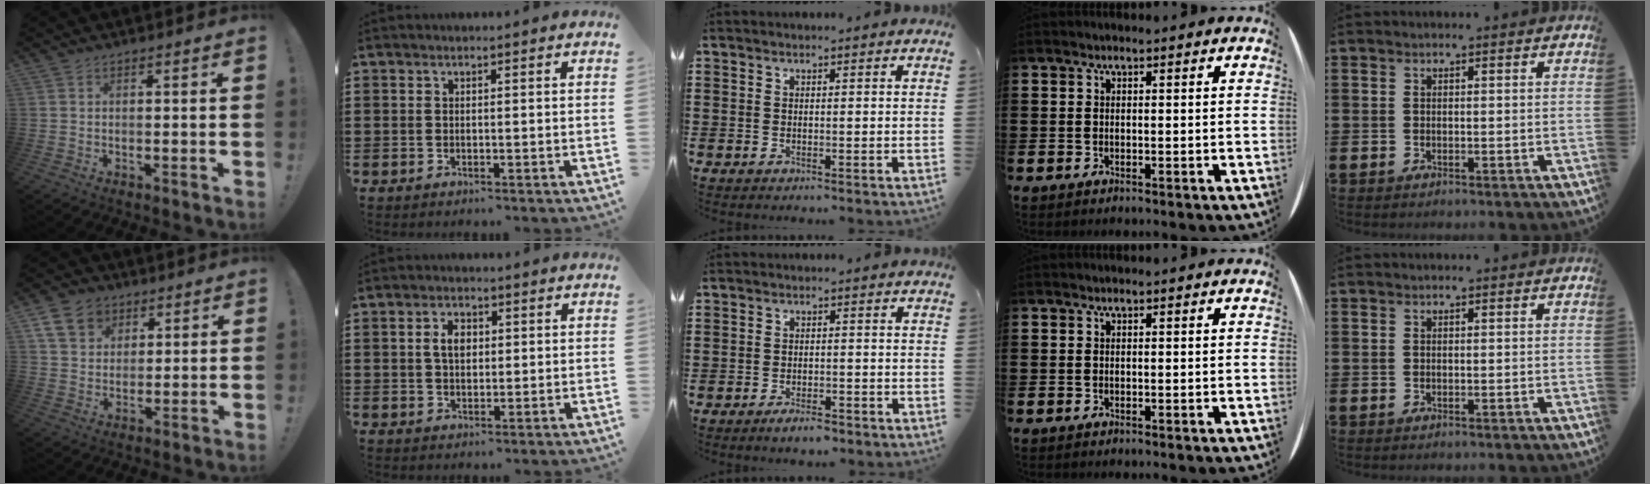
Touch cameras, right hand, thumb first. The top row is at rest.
{"thumb": {"total": 10.9, "force": [5.4, 8.4, 4.4], "torque": [-0.063, -0.025, 0.108]}, "index": {"total": 3.6, "force": [0.6, 2.2, 2.8], "torque": [-0.053, 0.009, 0.006]}, "middle": {"total": 2.5, "force": [-2.2, 0.6, 1.0], "torque": [-0.017, 0.003, -0.041]}}